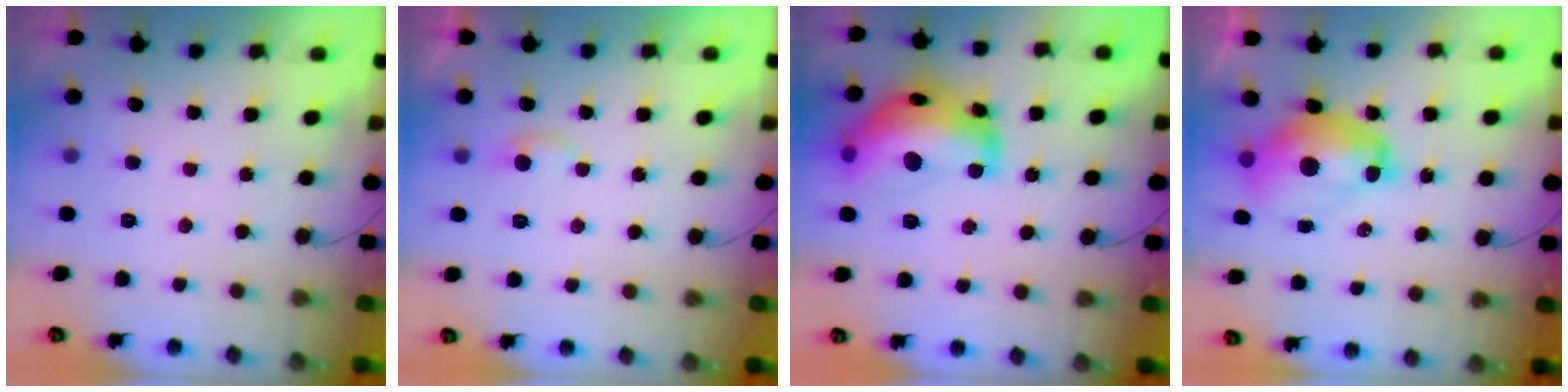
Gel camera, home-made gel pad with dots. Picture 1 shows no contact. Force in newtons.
{"total": 3.7, "press": 3.7, "slide": 0.5}
{"total": 21.0, "press": 21.0, "slide": 1.4}
{"total": 13.2, "press": 13.2, "slide": 1.2}